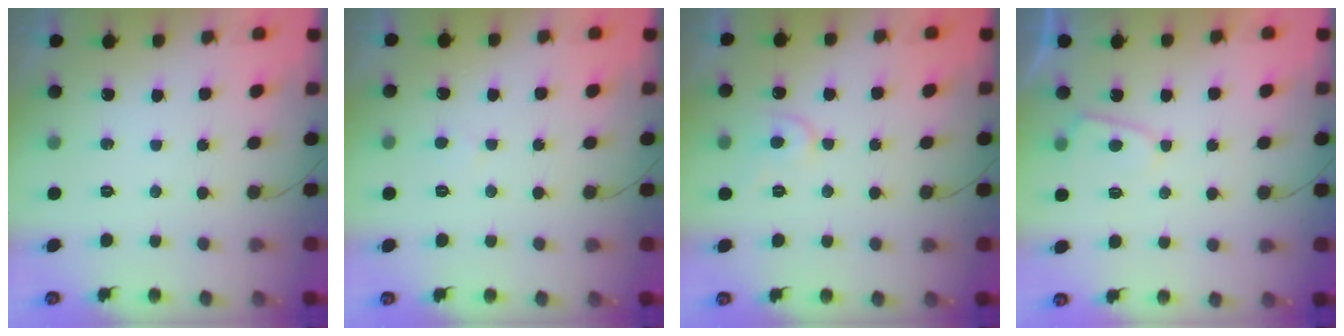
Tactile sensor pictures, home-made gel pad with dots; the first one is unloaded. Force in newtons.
{"total": 1.3, "press": 1.3, "slide": 0.1}
{"total": 6.9, "press": 6.8, "slide": 0.7}
{"total": 3.0, "press": 3.0, "slide": 0.5}